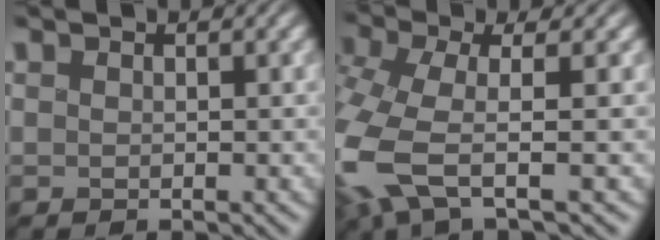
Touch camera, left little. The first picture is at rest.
{"total": 6.9, "force": [-3.4, 2.1, 5.7], "torque": [-0.157, -0.013, -0.074]}